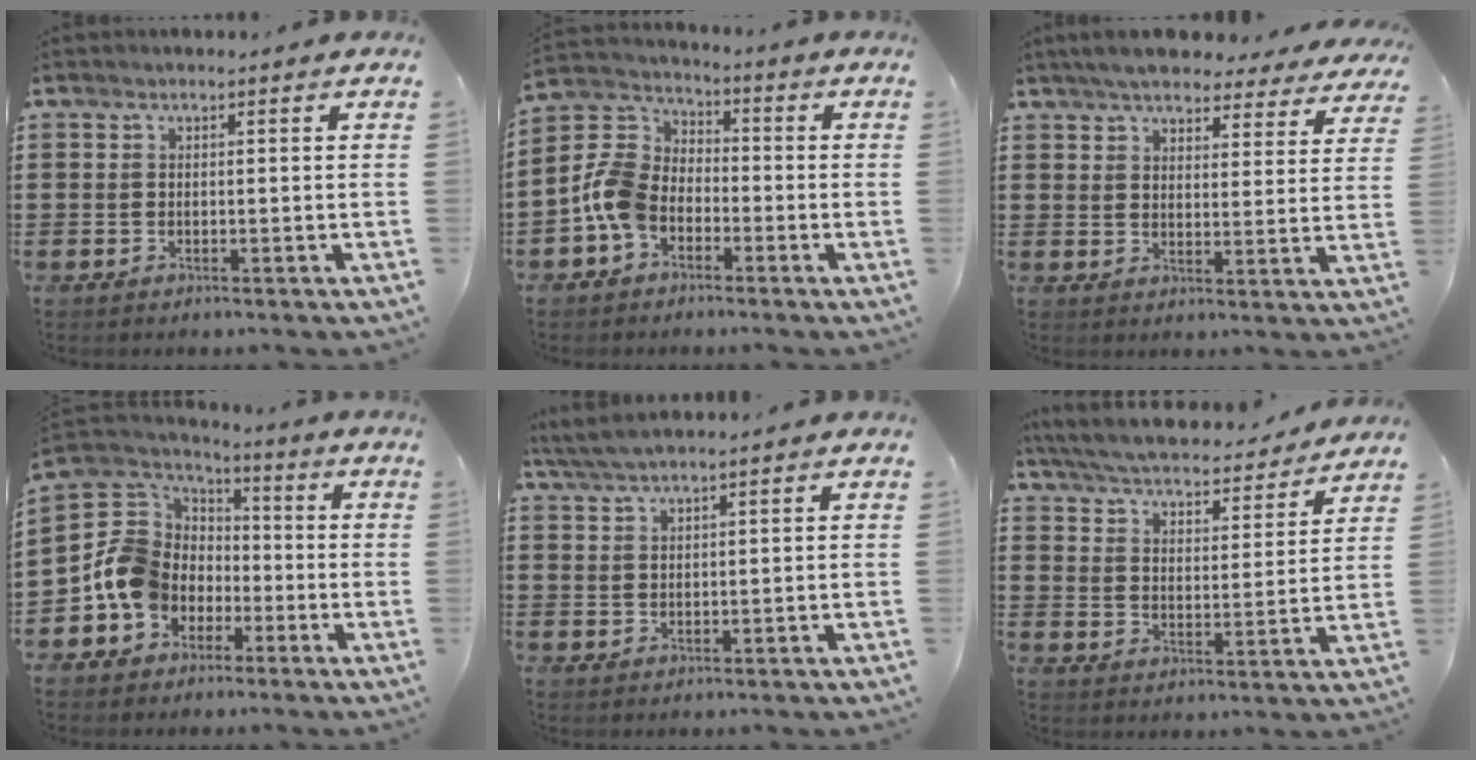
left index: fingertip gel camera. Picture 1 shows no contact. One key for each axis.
{"total": 7.4, "fx": -3.0, "fy": 5.4, "fz": 4.2, "tx": -0.133, "ty": 0.002, "tz": -0.069}
{"total": 5.7, "fx": 5.4, "fy": 0.7, "fz": 1.7, "tx": -0.056, "ty": -0.020, "tz": 0.097}
{"total": 11.0, "fx": -3.5, "fy": 9.6, "fz": 4.1, "tx": -0.135, "ty": 0.012, "tz": -0.070}
{"total": 3.0, "fx": 2.6, "fy": -0.1, "fz": 1.5, "tx": -0.036, "ty": 0.001, "tz": 0.049}
{"total": 5.0, "fx": 4.8, "fy": 0.0, "fz": 1.3, "tx": -0.049, "ty": -0.035, "tz": 0.078}